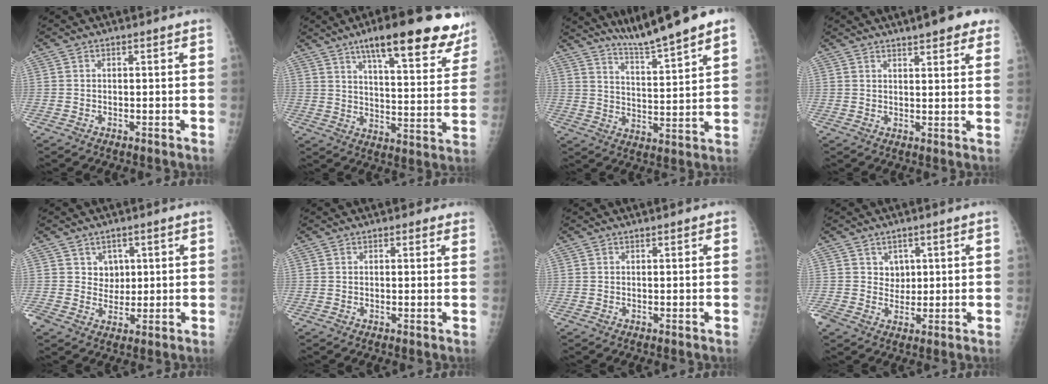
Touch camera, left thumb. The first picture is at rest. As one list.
[{"total": 21.9, "force": [15.1, 5.4, 14.9], "torque": [-0.169, -0.052, 0.206]}, {"total": 12.7, "force": [10.5, 0.4, 7.2], "torque": [-0.104, -0.056, 0.173]}, {"total": 9.3, "force": [6.7, 2.2, 6.1], "torque": [-0.058, -0.013, 0.078]}, {"total": 3.9, "force": [1.4, 3.4, 1.3], "torque": [0.008, -0.007, 0.021]}, {"total": 1.9, "force": [1.4, 0.9, 0.9], "torque": [0.003, -0.003, 0.009]}, {"total": 0.9, "force": [0.6, 0.4, 0.6], "torque": [-0.005, 0.000, 0.004]}, {"total": 3.6, "force": [1.1, 3.1, 1.4], "torque": [0.003, -0.007, 0.020]}]